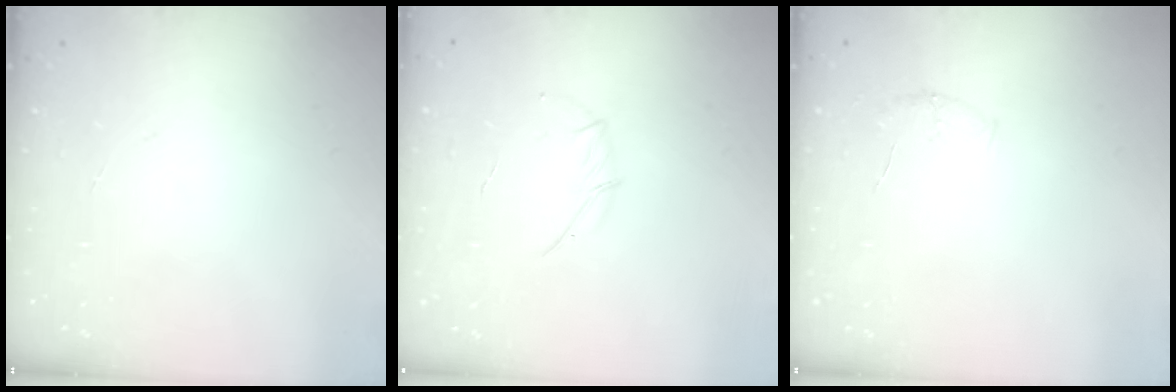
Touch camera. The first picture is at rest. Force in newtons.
{"total": 3.3, "press": 3.2, "slide": 0.9}
{"total": 4.7, "press": 4.4, "slide": 1.8}